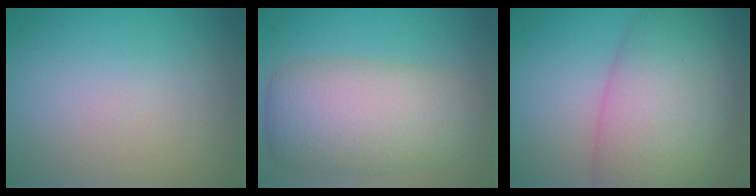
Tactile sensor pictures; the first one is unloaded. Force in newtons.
{"total": 8.1, "press": 8.1, "slide": 0.8}
{"total": 10.7, "press": 10.7, "slide": 0.6}